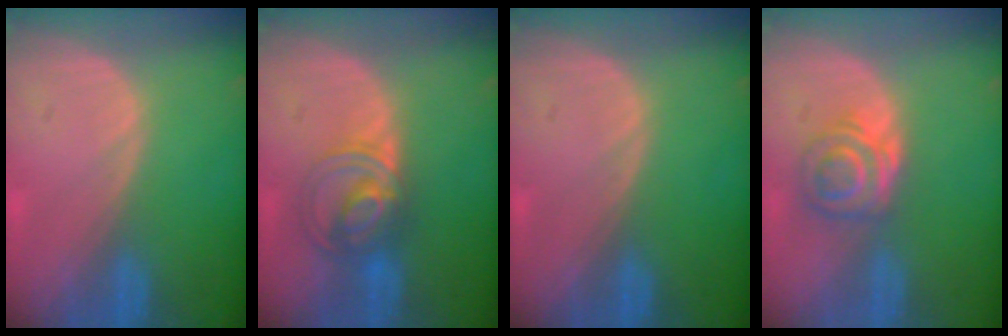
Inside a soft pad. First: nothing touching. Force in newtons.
{"total": 6.1, "press": 6.0, "slide": 1.1}
{"total": 0.0}
{"total": 5.3, "press": 5.0, "slide": 1.7}